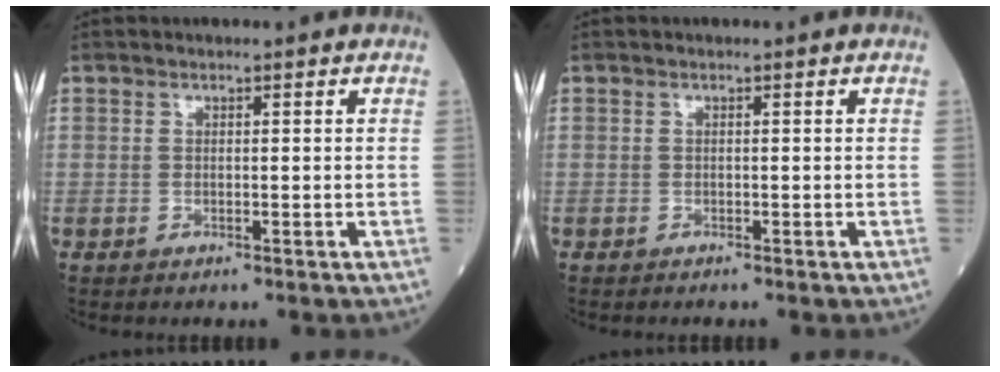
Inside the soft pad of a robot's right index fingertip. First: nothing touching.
{"total": 0.0}